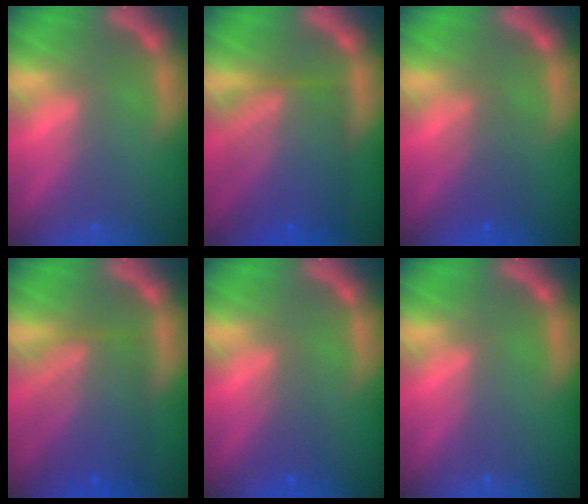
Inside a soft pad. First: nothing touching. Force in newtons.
{"total": 9.0}
{"total": 3.0}
{"total": 8.1}
{"total": 2.0}
{"total": 0.0}